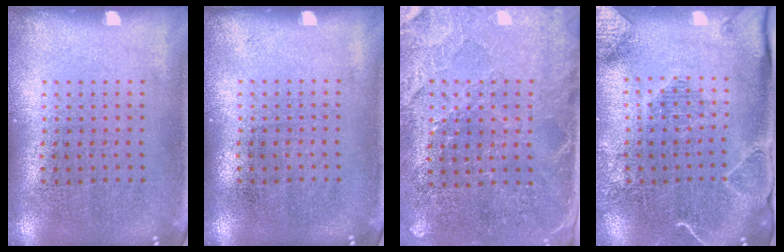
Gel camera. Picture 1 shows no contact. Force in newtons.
{"total": 0.0}
{"total": 2.8, "press": 2.6, "slide": 1.1}
{"total": 2.0, "press": 2.0, "slide": 0.1}